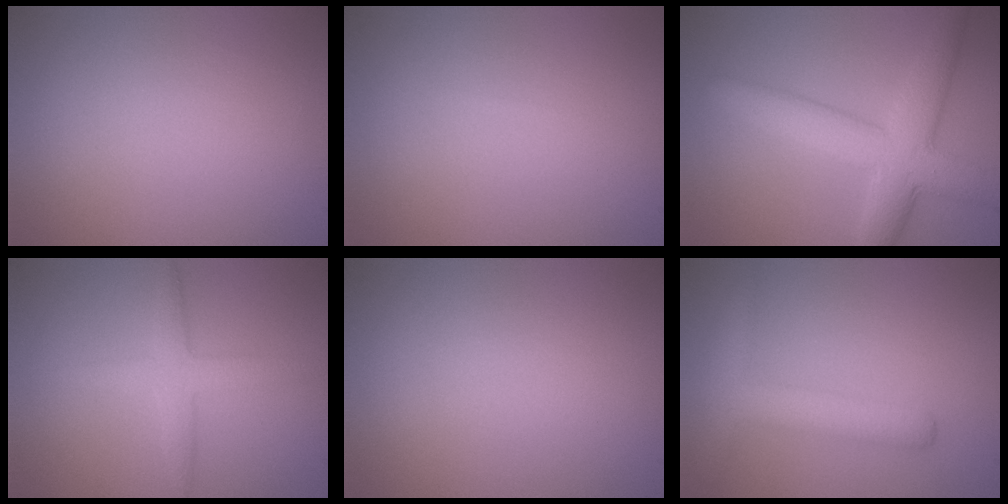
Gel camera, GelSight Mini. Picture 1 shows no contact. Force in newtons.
{"total": 0.0}
{"total": 6.3, "press": 6.3, "slide": 0.2}
{"total": 2.8, "press": 2.8, "slide": 0.0}
{"total": 0.0}
{"total": 3.3, "press": 3.3, "slide": 0.1}